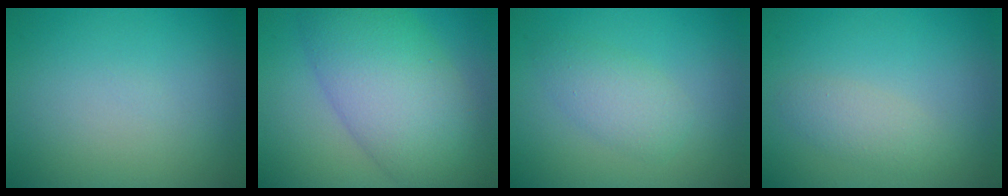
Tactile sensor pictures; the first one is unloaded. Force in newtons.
{"total": 9.9, "press": 9.9, "slide": 0.1}
{"total": 2.7, "press": 2.7, "slide": 0.1}
{"total": 1.9, "press": 1.9, "slide": 0.0}